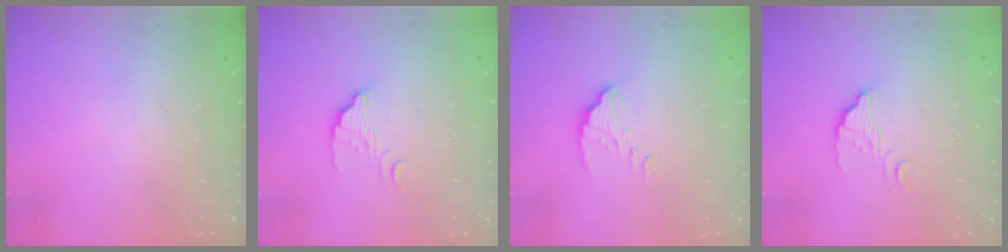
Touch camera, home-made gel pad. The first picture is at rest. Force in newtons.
{"total": 3.4, "press": 3.4, "slide": 0.2}
{"total": 3.0, "press": 3.0, "slide": 0.2}
{"total": 3.4, "press": 3.4, "slide": 0.2}